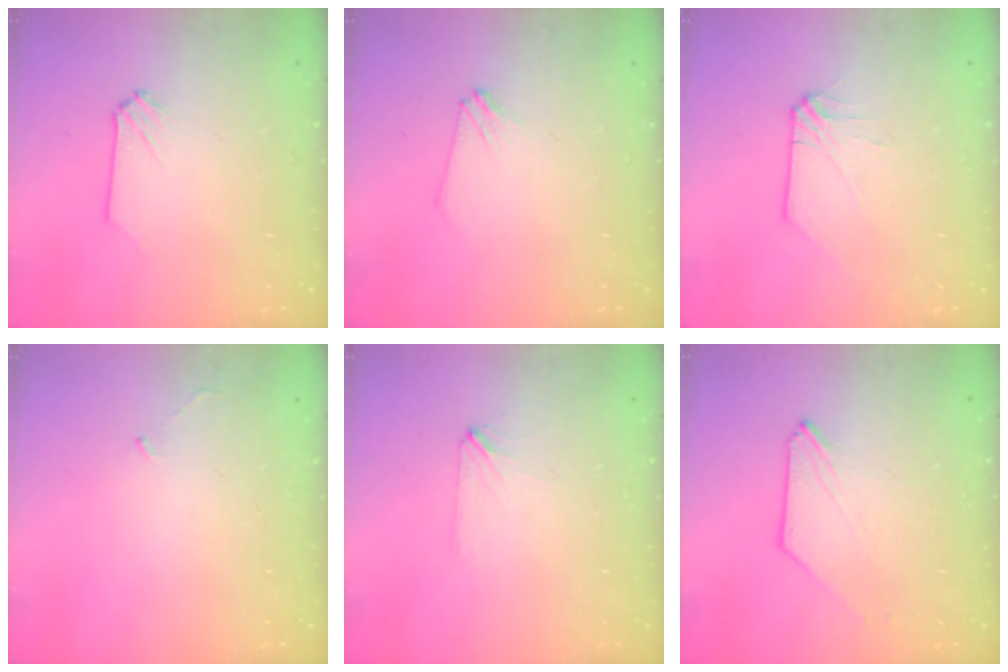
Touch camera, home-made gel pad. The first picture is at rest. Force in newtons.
{"total": 2.9, "press": 2.9, "slide": 0.5}
{"total": 0.0}
{"total": 2.5, "press": 2.4, "slide": 0.6}
{"total": 1.8, "press": 1.7, "slide": 0.4}
{"total": 0.0}